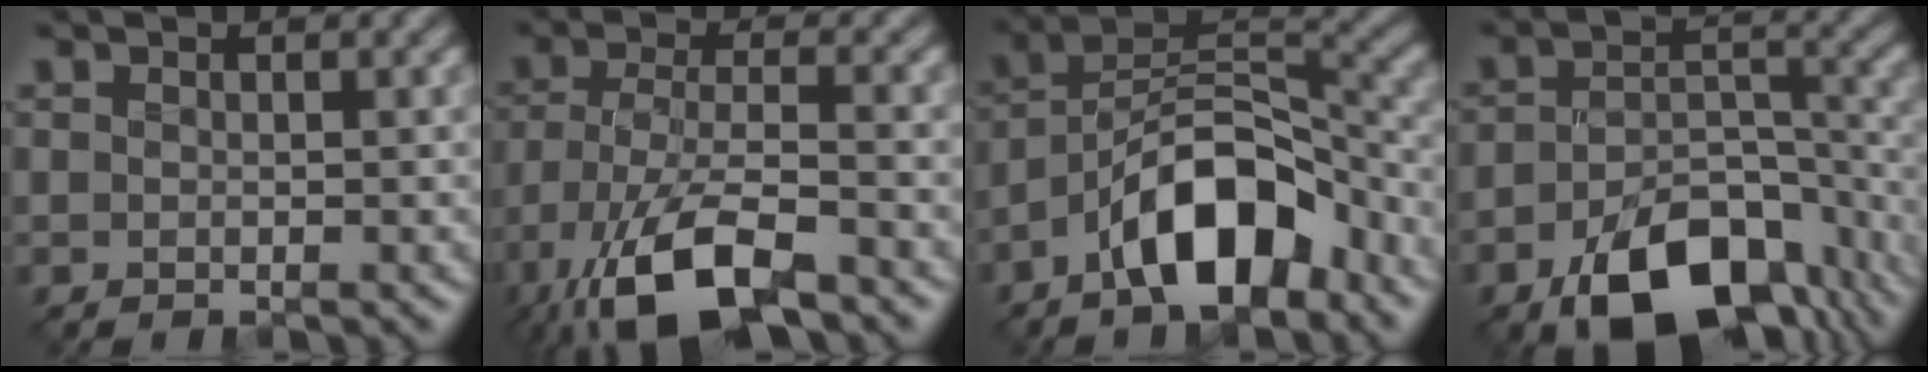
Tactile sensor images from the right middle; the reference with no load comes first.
{"total": 10.3, "force": [-6.7, 3.5, 7.1], "torque": [-0.145, -0.016, -0.125]}
{"total": 9.3, "force": [-5.6, 3.6, 6.5], "torque": [-0.098, 0.020, -0.104]}
{"total": 10.9, "force": [-6.7, 5.5, 6.6], "torque": [-0.113, -0.021, -0.098]}